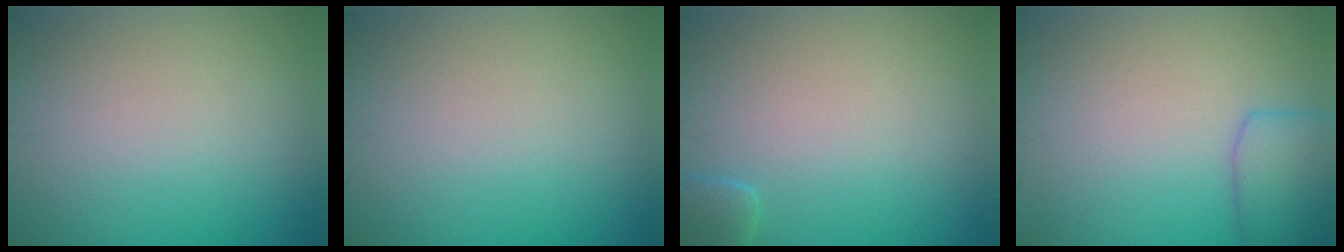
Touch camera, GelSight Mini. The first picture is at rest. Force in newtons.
{"total": 0.0}
{"total": 1.7, "press": 1.7, "slide": 0.2}
{"total": 3.8, "press": 3.8, "slide": 0.2}